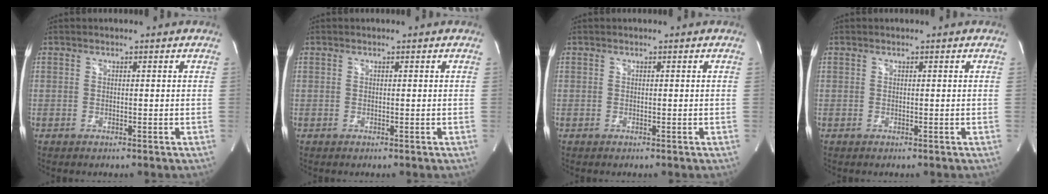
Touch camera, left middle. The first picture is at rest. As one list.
[{"total": 0.0}, {"total": 0.0}, {"total": 0.0}]